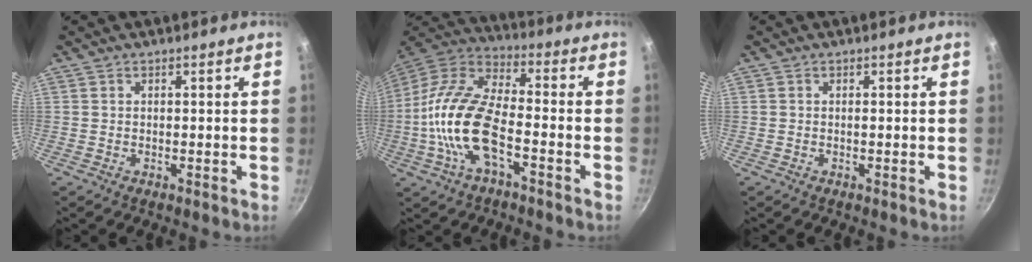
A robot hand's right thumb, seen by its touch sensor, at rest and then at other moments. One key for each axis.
{"total": 17.4, "fx": -4.5, "fy": 7.8, "fz": 14.8, "tx": -0.309, "ty": 0.036, "tz": -0.088}
{"total": 0.0}